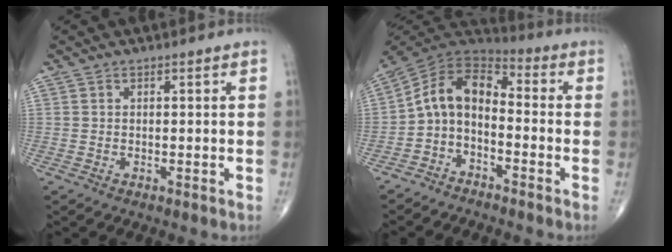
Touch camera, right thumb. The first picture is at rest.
{"total": 10.2, "force": [-2.6, 6.4, 7.5], "torque": [-0.120, 0.071, -0.063]}